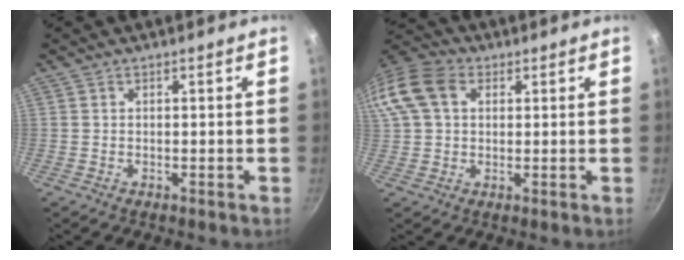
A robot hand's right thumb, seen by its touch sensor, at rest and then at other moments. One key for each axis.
{"total": 14.6, "fx": 4.0, "fy": 10.8, "fz": 9.0, "tx": -0.199, "ty": 0.029, "tz": 0.062}